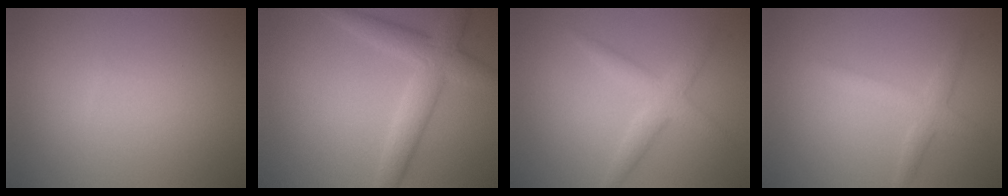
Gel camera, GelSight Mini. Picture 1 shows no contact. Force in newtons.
{"total": 4.5, "press": 4.5, "slide": 0.2}
{"total": 2.8, "press": 2.8, "slide": 0.0}
{"total": 2.3, "press": 2.3, "slide": 0.0}